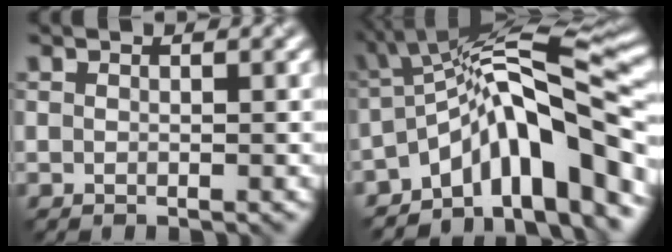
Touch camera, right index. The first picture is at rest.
{"total": 11.9, "force": [-5.6, 3.5, 9.9], "torque": [-0.131, 0.021, -0.099]}